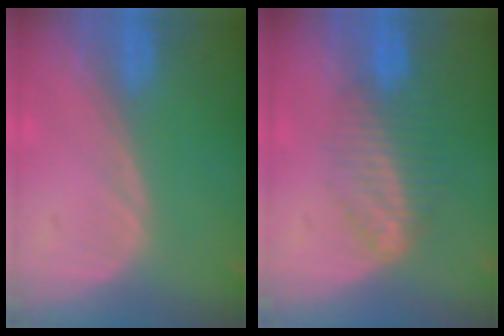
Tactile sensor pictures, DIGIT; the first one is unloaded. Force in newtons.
{"total": 6.8, "press": 5.8, "slide": 3.5}